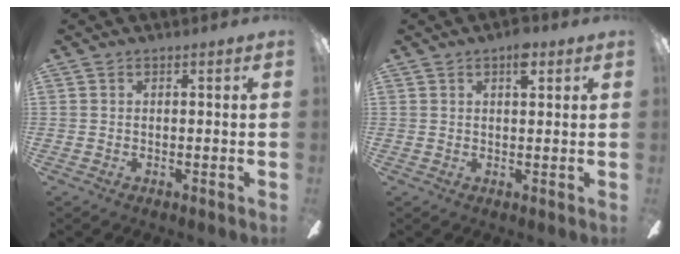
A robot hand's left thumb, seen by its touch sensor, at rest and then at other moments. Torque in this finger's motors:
{"motor_torque": [0.51, 0.40, 0.49, -0.25, 0.00]}